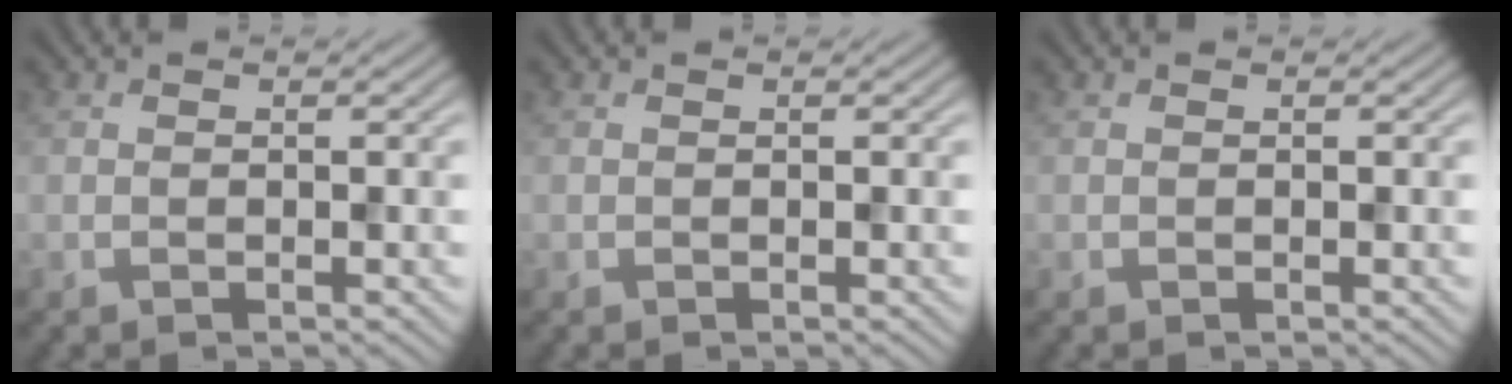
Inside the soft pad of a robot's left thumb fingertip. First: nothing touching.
{"total": 0.0}
{"total": 0.0}